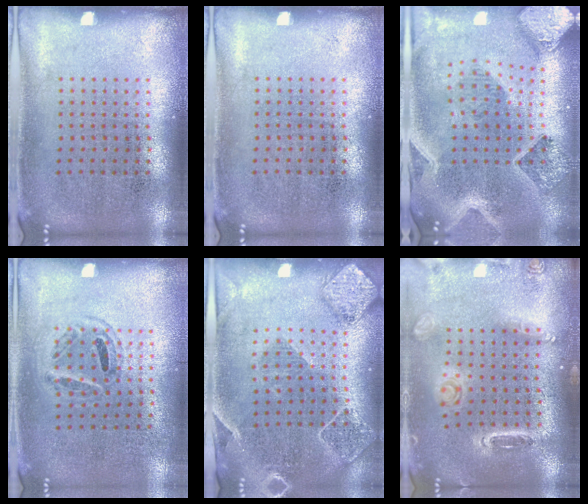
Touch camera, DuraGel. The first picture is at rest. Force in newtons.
{"total": 0.0}
{"total": 3.2, "press": 2.7, "slide": 1.7}
{"total": 0.9, "press": 0.8, "slide": 0.4}
{"total": 2.0, "press": 1.9, "slide": 0.7}
{"total": 1.5, "press": 1.5, "slide": 0.1}